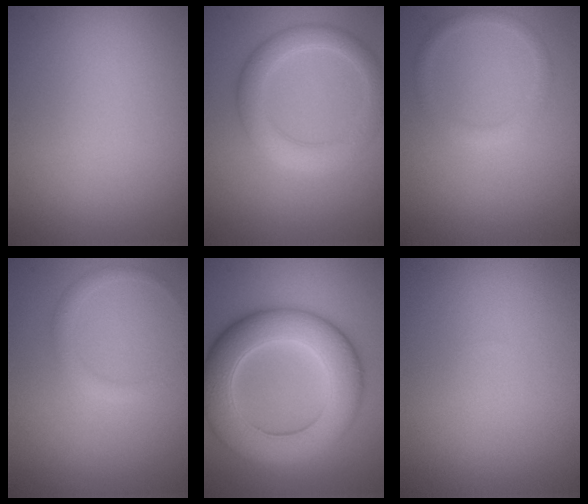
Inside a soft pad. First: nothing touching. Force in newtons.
{"total": 3.8, "press": 3.8, "slide": 0.3}
{"total": 1.3, "press": 1.3, "slide": 0.0}
{"total": 1.2, "press": 1.2, "slide": 0.2}
{"total": 9.5, "press": 9.5, "slide": 0.4}
{"total": 0.0}